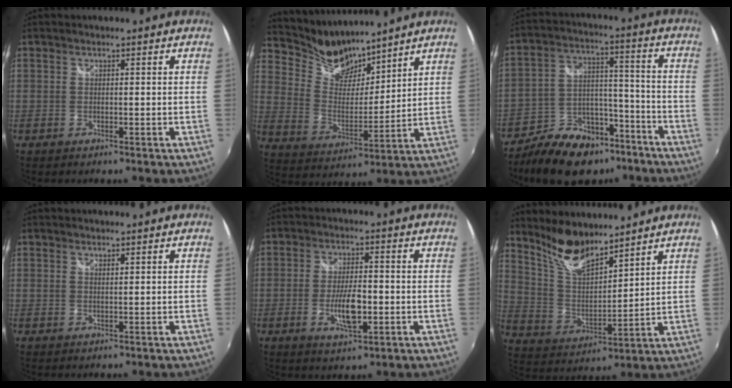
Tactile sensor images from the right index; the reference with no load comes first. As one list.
[{"total": 12.1, "force": [10.8, 4.7, 3.1], "torque": [-0.080, -0.002, 0.204]}, {"total": 17.1, "force": [-12.2, 9.3, 7.5], "torque": [-0.150, 0.036, -0.183]}, {"total": 0.7, "force": [0.6, 0.1, 0.3], "torque": [-0.005, 0.000, 0.009]}, {"total": 7.7, "force": [-2.0, 3.0, 6.8], "torque": [-0.133, -0.007, -0.034]}, {"total": 11.2, "force": [9.3, 3.0, 5.4], "torque": [-0.108, -0.003, 0.186]}]